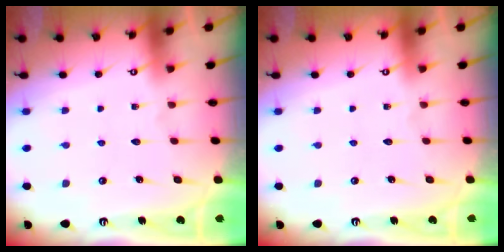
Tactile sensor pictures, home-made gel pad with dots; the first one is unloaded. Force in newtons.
{"total": 0.0}